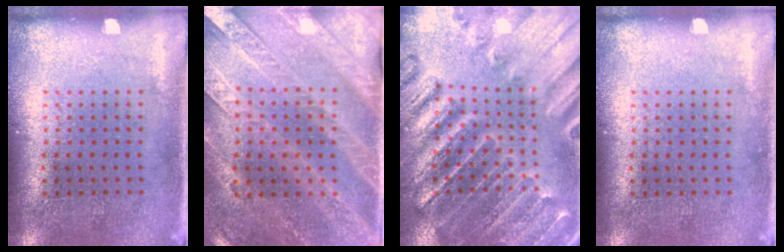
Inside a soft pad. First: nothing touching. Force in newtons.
{"total": 2.8, "press": 2.6, "slide": 1.0}
{"total": 2.8, "press": 2.7, "slide": 0.3}
{"total": 0.0}